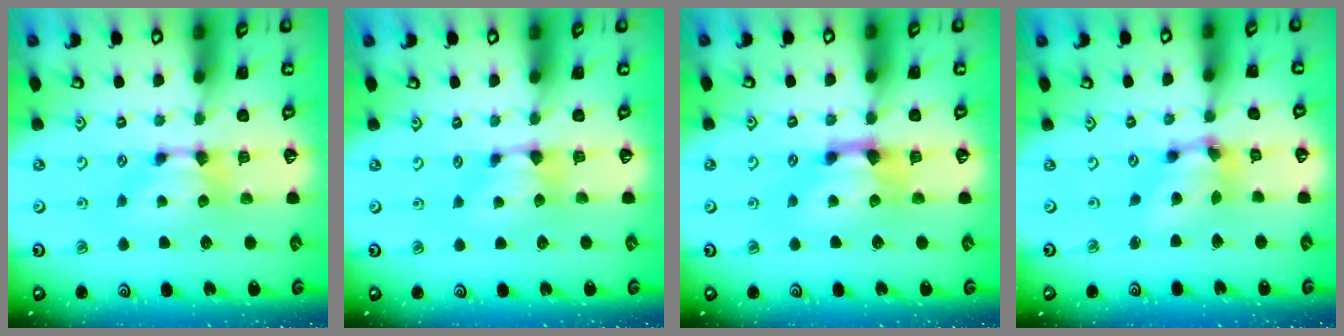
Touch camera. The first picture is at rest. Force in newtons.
{"total": 0.8, "press": 0.5, "slide": 0.6}
{"total": 1.6, "press": 0.9, "slide": 1.3}
{"total": 4.8, "press": 4.4, "slide": 1.9}